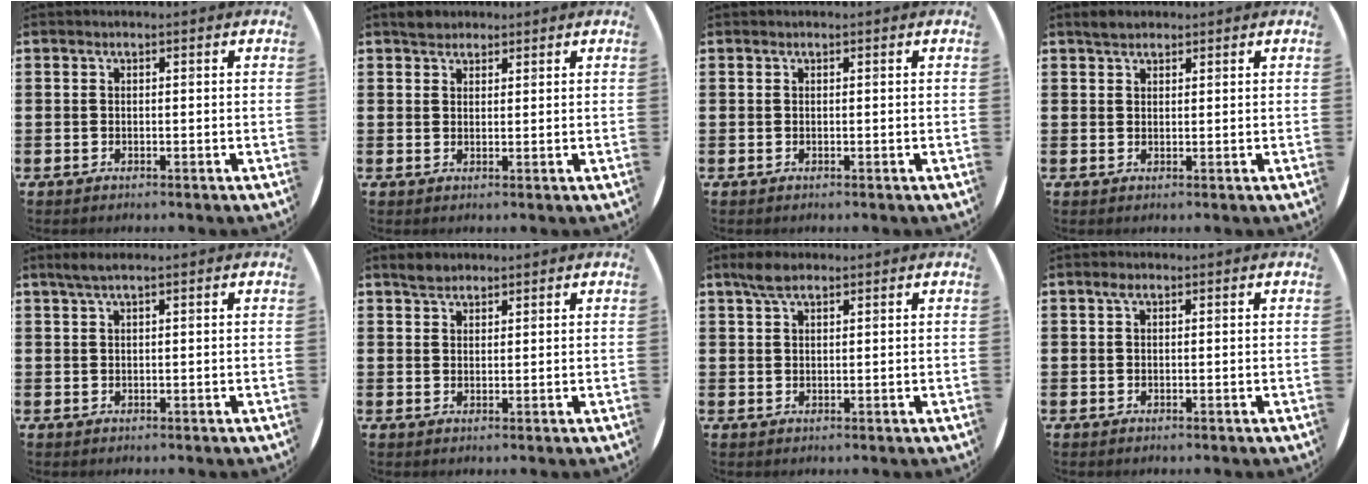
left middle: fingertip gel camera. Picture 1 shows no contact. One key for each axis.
{"total": 1.9, "fx": 1.7, "fy": 0.7, "fz": 0.0, "tx": 0.005, "ty": 0.002, "tz": 0.033}
{"total": 0.0}
{"total": 1.8, "fx": 1.6, "fy": 0.7, "fz": 0.4, "tx": -0.002, "ty": 0.002, "tz": 0.030}
{"total": 1.7, "fx": 1.0, "fy": 0.0, "fz": 1.3, "tx": -0.025, "ty": 0.003, "tz": 0.018}
{"total": 2.1, "fx": 1.9, "fy": 0.8, "fz": 0.4, "tx": -0.003, "ty": 0.001, "tz": 0.036}
{"total": 3.1, "fx": 2.2, "fy": 1.2, "fz": 1.8, "tx": -0.032, "ty": 0.003, "tz": 0.038}
{"total": 1.1, "fx": 0.5, "fy": 0.6, "fz": 0.8, "tx": -0.018, "ty": 0.006, "tz": 0.008}